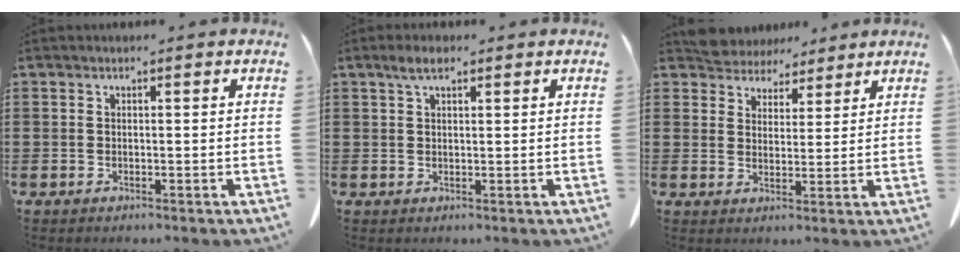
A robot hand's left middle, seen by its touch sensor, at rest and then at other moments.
{"total": 2.5, "force": [1.5, 0.8, 1.8], "torque": [-0.040, 0.004, 0.027]}
{"total": 4.9, "force": [4.6, 1.6, -0.2], "torque": [-0.017, -0.015, 0.088]}